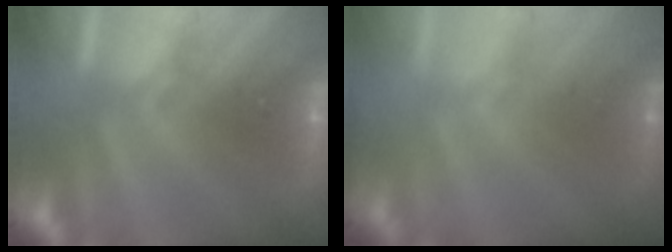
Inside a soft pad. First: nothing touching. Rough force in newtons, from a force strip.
{"total": 1.5}